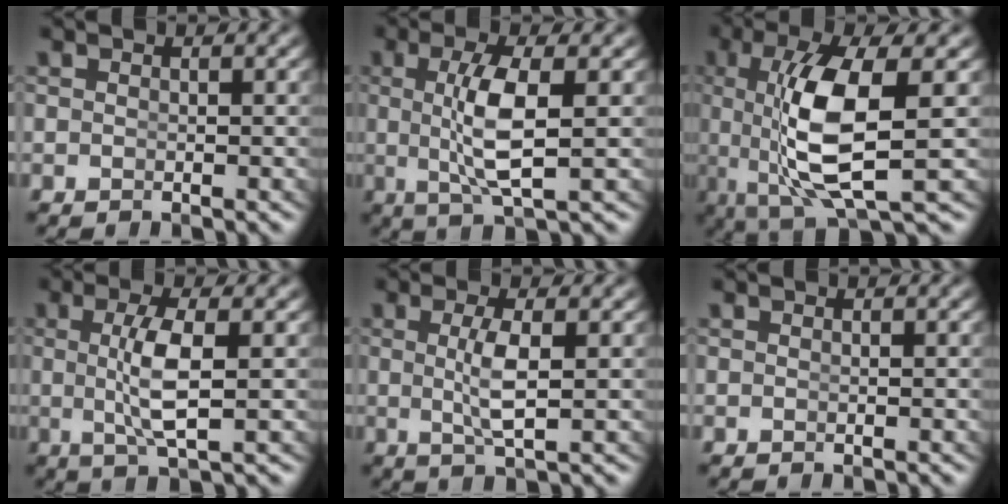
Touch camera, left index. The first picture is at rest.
{"total": 4.9, "force": [0.2, 0.4, 4.9], "torque": [-0.097, -0.011, 0.015]}
{"total": 8.5, "force": [0.2, 2.1, 8.2], "torque": [-0.165, -0.016, 0.020]}
{"total": 4.1, "force": [0.1, 0.1, 4.1], "torque": [-0.081, -0.010, 0.011]}
{"total": 3.0, "force": [0.1, -0.2, 3.0], "torque": [-0.062, -0.013, 0.011]}
{"total": 0.0}